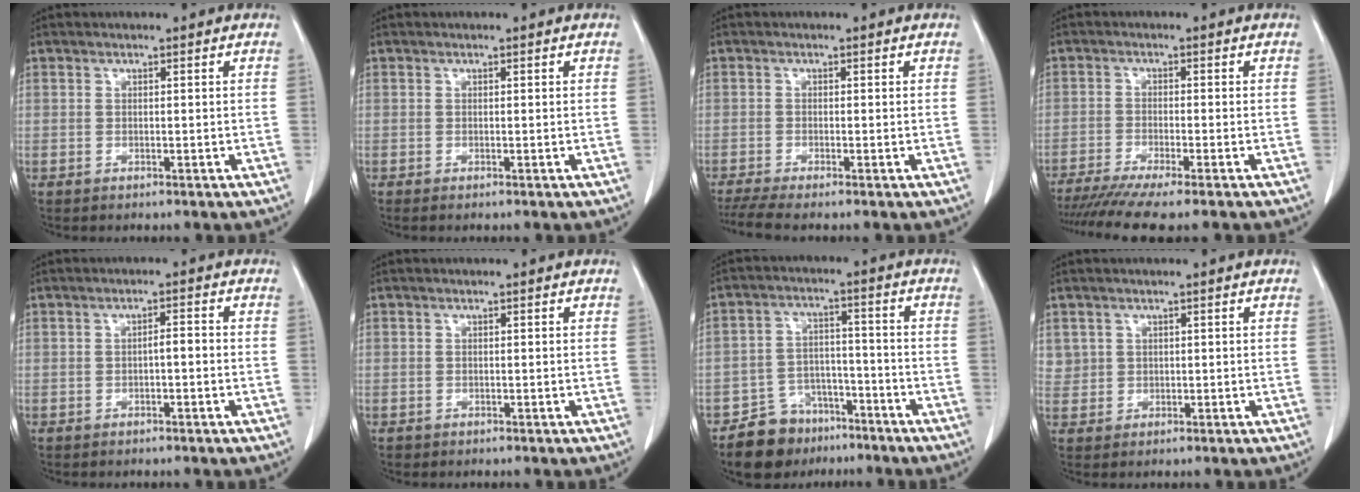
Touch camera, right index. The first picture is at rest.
{"total": 0.0}
{"total": 3.7, "force": [-2.9, -0.1, 2.3], "torque": [-0.045, -0.009, -0.055]}
{"total": 10.1, "force": [-8.5, -0.5, 5.5], "torque": [-0.074, -0.020, -0.133]}
{"total": 1.8, "force": [-0.4, 0.4, 1.7], "torque": [-0.025, 0.005, -0.007]}
{"total": 0.6, "force": [-0.3, 0.5, -0.1], "torque": [-0.002, 0.006, -0.006]}
{"total": 7.9, "force": [-5.9, 5.1, 1.3], "torque": [-0.022, 0.019, -0.095]}
{"total": 2.4, "force": [1.0, 2.2, 0.0], "torque": [0.016, 0.004, 0.016]}